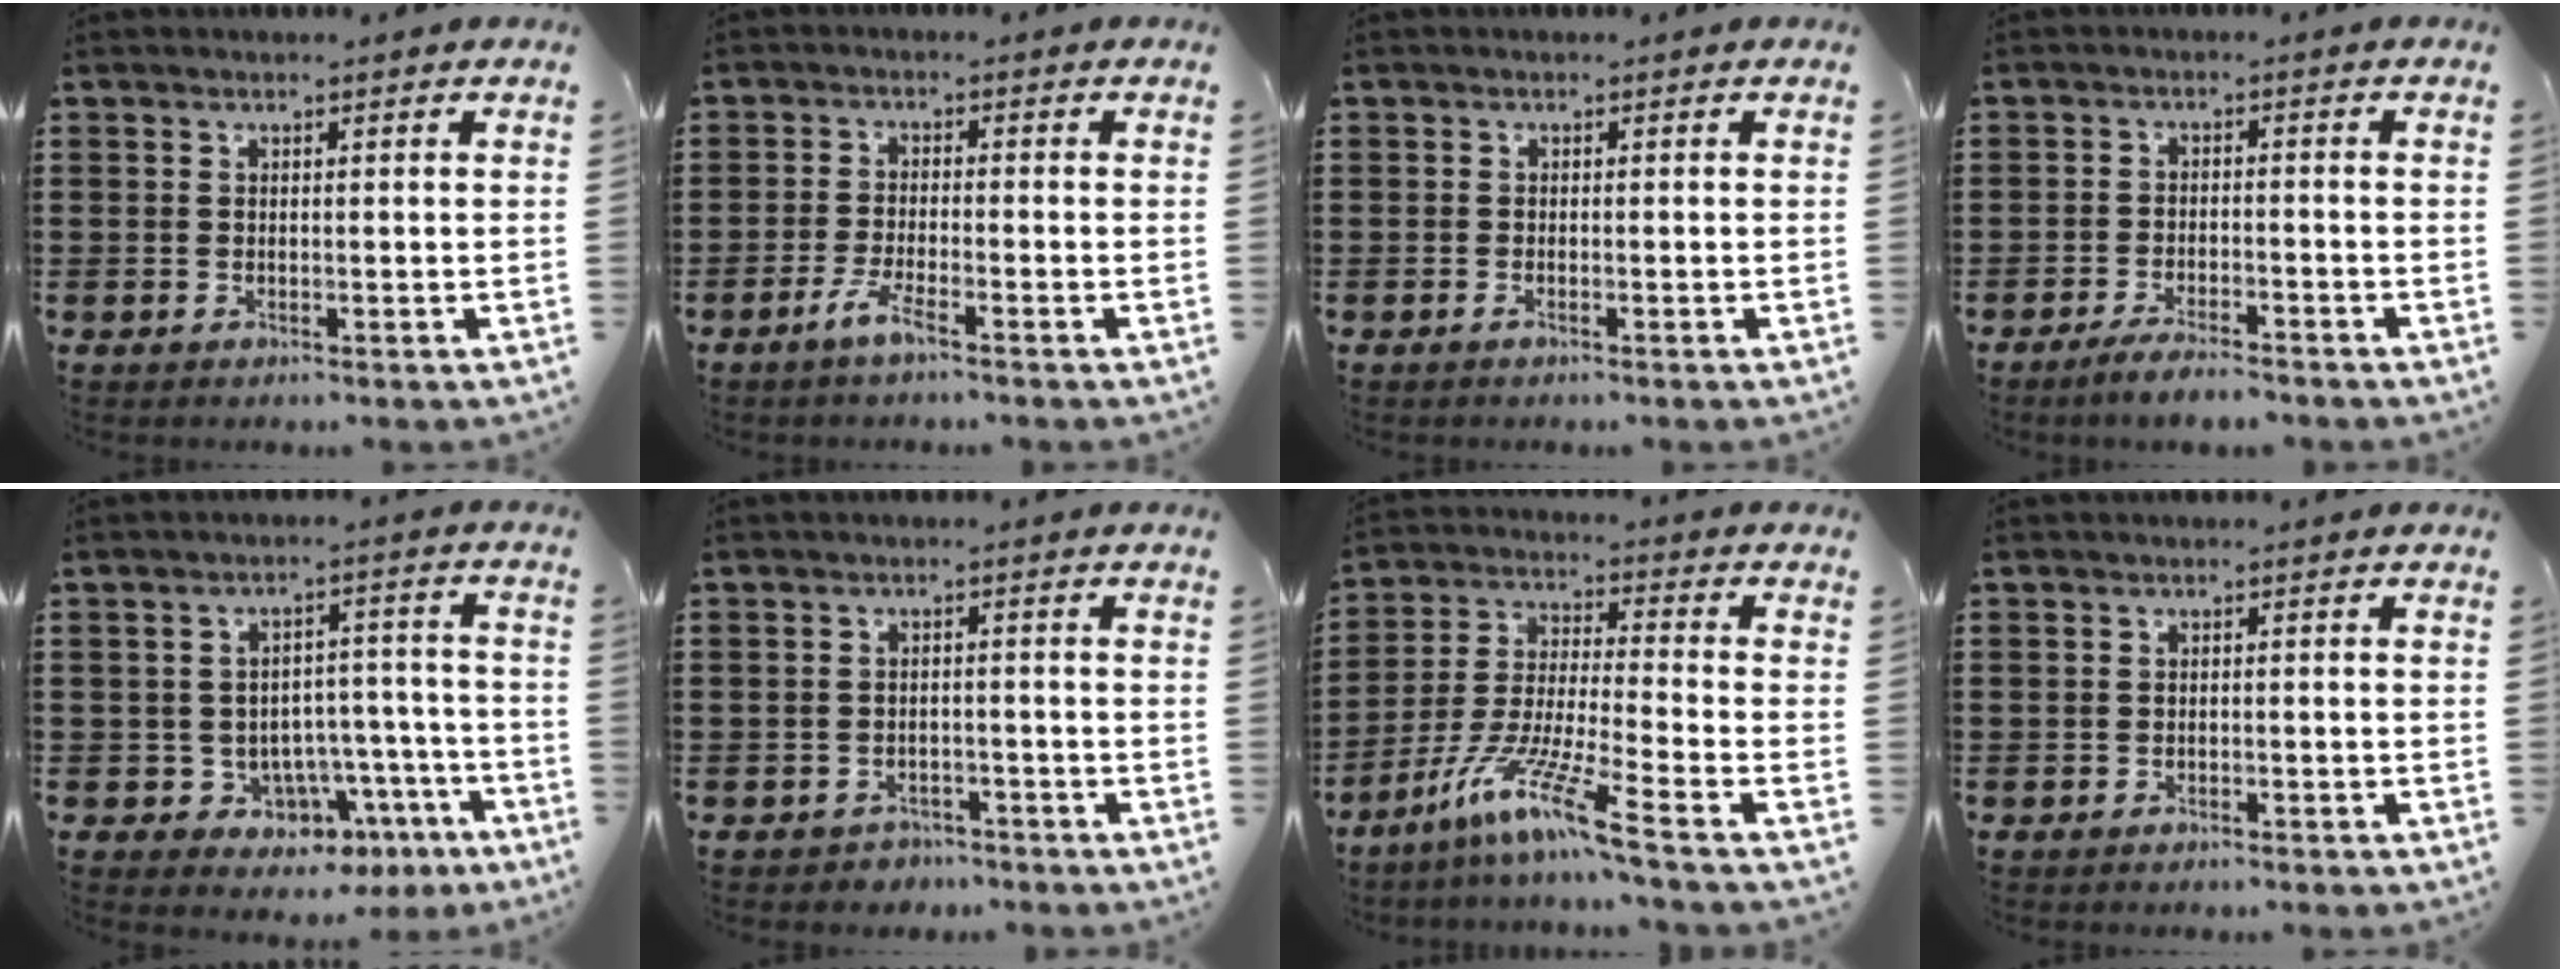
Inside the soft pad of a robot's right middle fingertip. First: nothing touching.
{"total": 3.7, "force": [-2.3, 0.3, 2.9], "torque": [-0.061, -0.004, -0.046]}
{"total": 0.5, "force": [-0.3, 0.0, 0.4], "torque": [-0.009, -0.003, -0.006]}
{"total": 3.6, "force": [-3.2, 0.2, 1.5], "torque": [-0.024, 0.002, -0.063]}
{"total": 5.5, "force": [-3.4, 4.0, 1.5], "torque": [-0.037, 0.020, -0.059]}
{"total": 1.9, "force": [-1.8, 0.6, -0.1], "torque": [-0.006, 0.002, -0.042]}
{"total": 10.4, "force": [-7.6, 0.2, 7.1], "torque": [-0.149, -0.007, -0.154]}
{"total": 0.8, "force": [-0.7, 0.2, 0.2], "torque": [-0.006, -0.001, -0.015]}